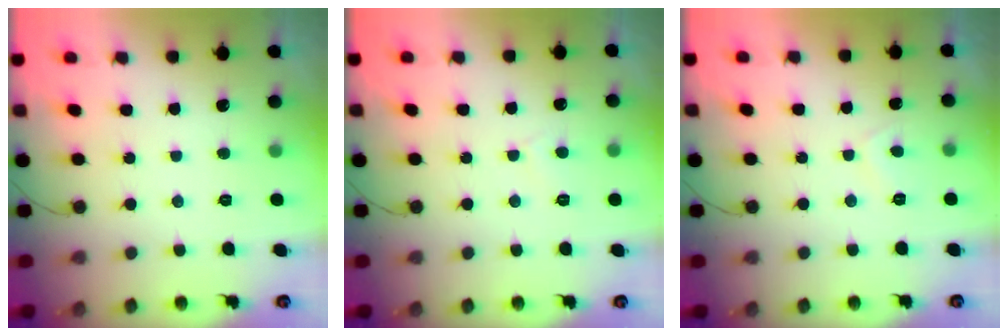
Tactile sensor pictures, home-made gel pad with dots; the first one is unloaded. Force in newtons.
{"total": 2.3, "press": 2.3, "slide": 0.2}
{"total": 2.4, "press": 2.3, "slide": 0.5}